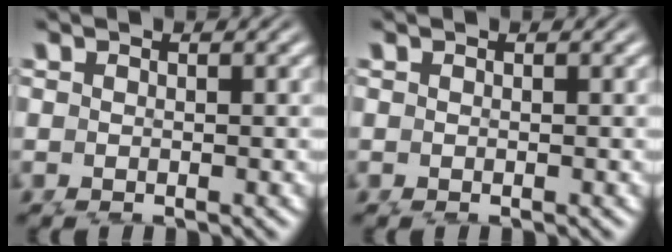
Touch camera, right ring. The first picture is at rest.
{"total": 0.0}